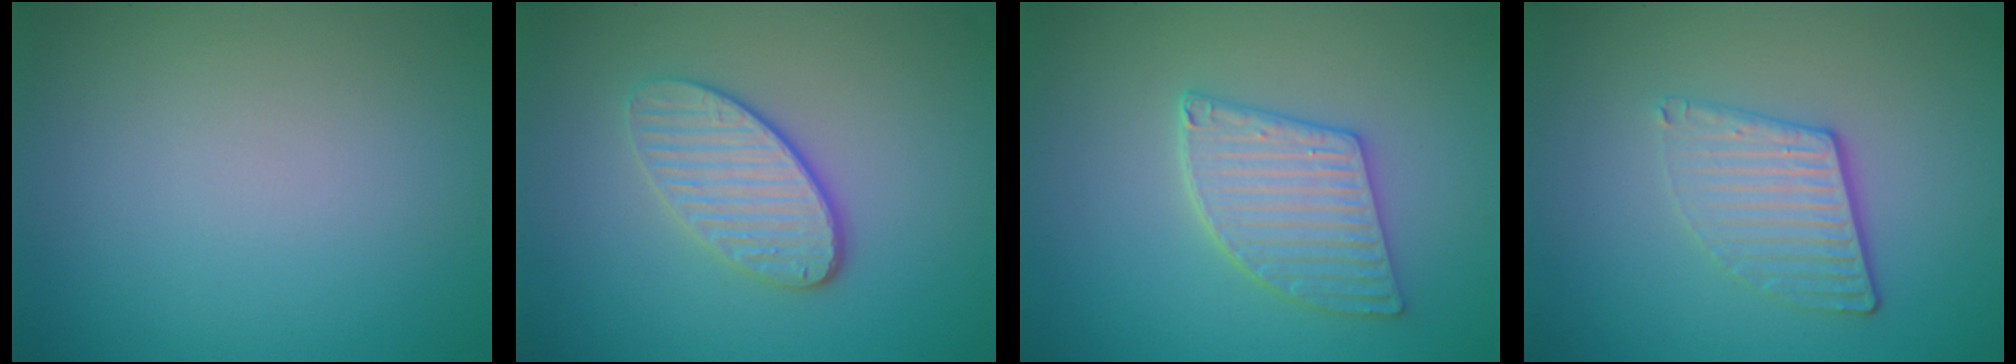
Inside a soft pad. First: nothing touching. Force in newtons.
{"total": 3.7, "press": 3.2, "slide": 1.9}
{"total": 4.1, "press": 3.6, "slide": 1.8}
{"total": 3.7, "press": 2.7, "slide": 2.5}